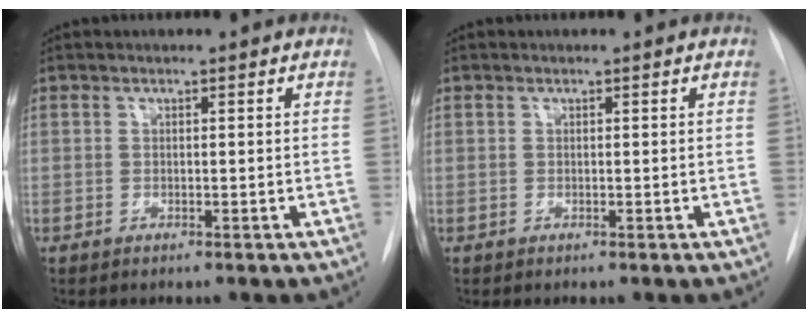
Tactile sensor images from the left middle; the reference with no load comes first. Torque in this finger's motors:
{"motor_torque": [0.32, -0.32, 0.02, -0.03]}